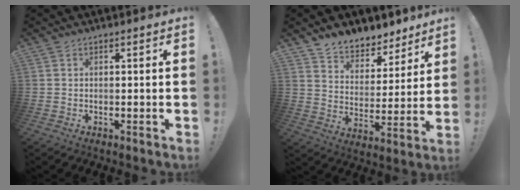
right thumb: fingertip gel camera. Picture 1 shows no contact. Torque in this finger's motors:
{"motor_torque": [-0.57, 1.13, -0.18, 0.58, 0.00]}